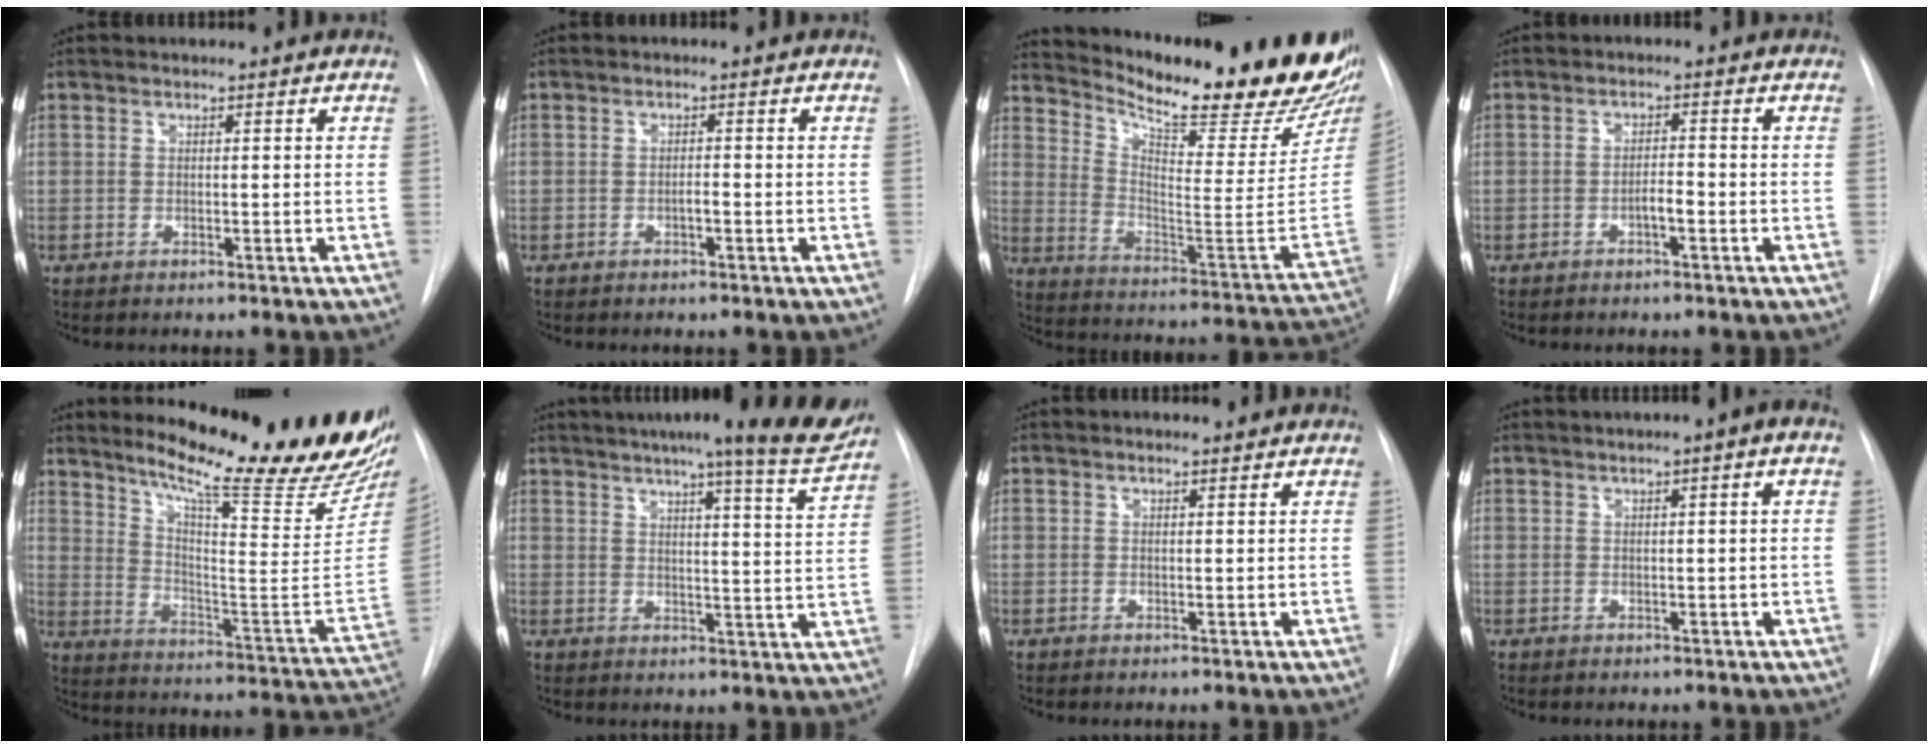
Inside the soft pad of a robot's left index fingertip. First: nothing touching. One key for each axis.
{"total": 0.9, "fx": -0.5, "fy": 0.1, "fz": 0.8, "tx": -0.013, "ty": 0.002, "tz": -0.008}
{"total": 27.6, "fx": 23.5, "fy": 4.7, "fz": 13.6, "tx": -0.218, "ty": -0.086, "tz": 0.312}
{"total": 2.0, "fx": -1.0, "fy": 0.4, "fz": 1.7, "tx": -0.026, "ty": 0.002, "tz": -0.018}
{"total": 25.1, "fx": 21.1, "fy": 1.9, "fz": 13.4, "tx": -0.208, "ty": -0.090, "tz": 0.284}
{"total": 18.0, "fx": 15.9, "fy": -0.7, "fz": 8.4, "tx": -0.123, "ty": -0.047, "tz": 0.191}
{"total": 1.1, "fx": 1.1, "fy": 0.1, "fz": 0.3, "tx": -0.010, "ty": 0.006, "tz": 0.017}
{"total": 2.8, "fx": 1.1, "fy": 0.1, "fz": 2.6, "tx": -0.042, "ty": 0.011, "tz": 0.016}